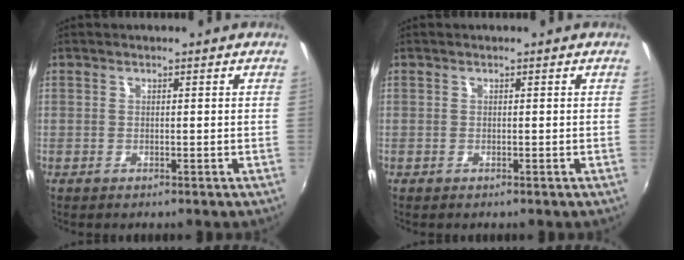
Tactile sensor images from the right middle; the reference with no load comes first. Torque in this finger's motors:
{"motor_torque": [0.29, -0.30, 0.08, 0.00]}